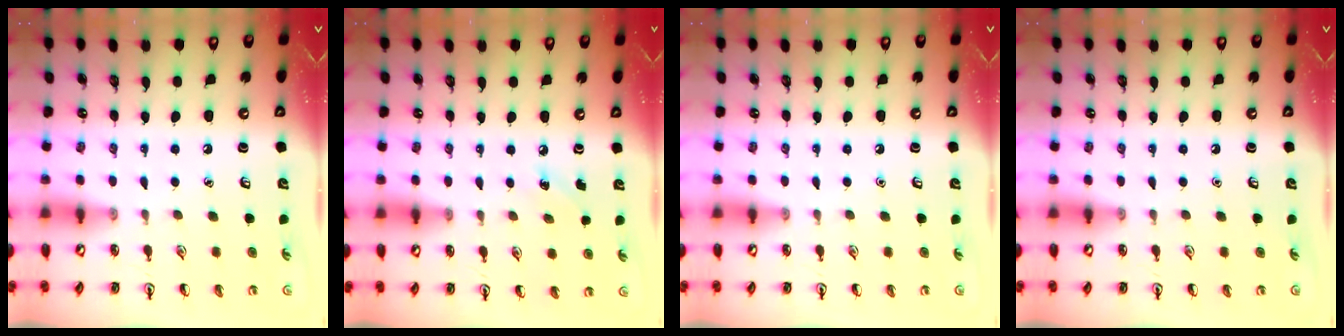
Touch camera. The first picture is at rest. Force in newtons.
{"total": 4.3, "press": 4.0, "slide": 1.5}
{"total": 0.0}
{"total": 0.0}